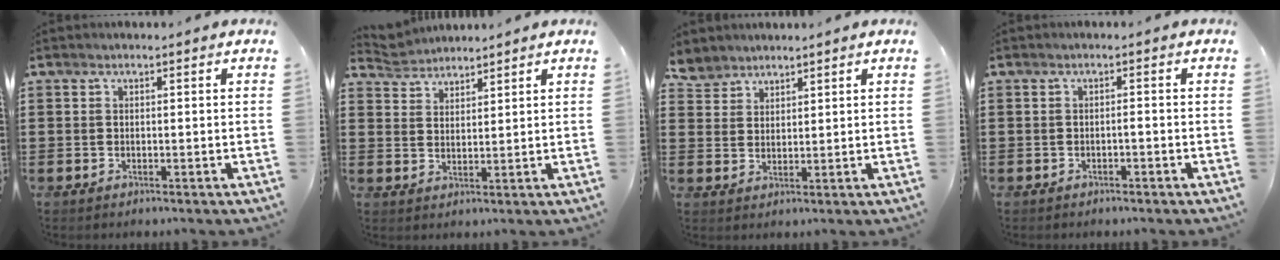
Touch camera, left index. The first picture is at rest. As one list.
[{"total": 3.2, "force": [3.1, 0.8, -0.3], "torque": [-0.008, -0.009, 0.057]}, {"total": 3.5, "force": [3.1, 1.5, 0.0], "torque": [-0.013, 0.000, 0.061]}, {"total": 0.9, "force": [-0.8, 0.2, 0.4], "torque": [-0.012, -0.001, -0.016]}]